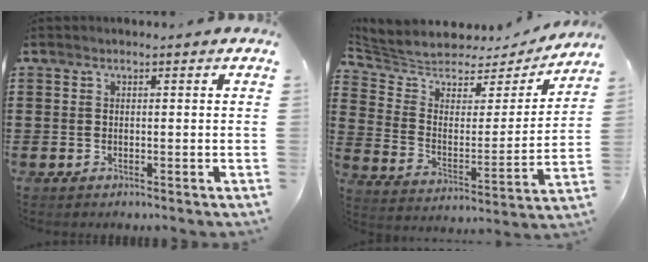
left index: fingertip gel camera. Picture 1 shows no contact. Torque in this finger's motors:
{"motor_torque": [1.28, -0.86, 0.13, 0.03]}